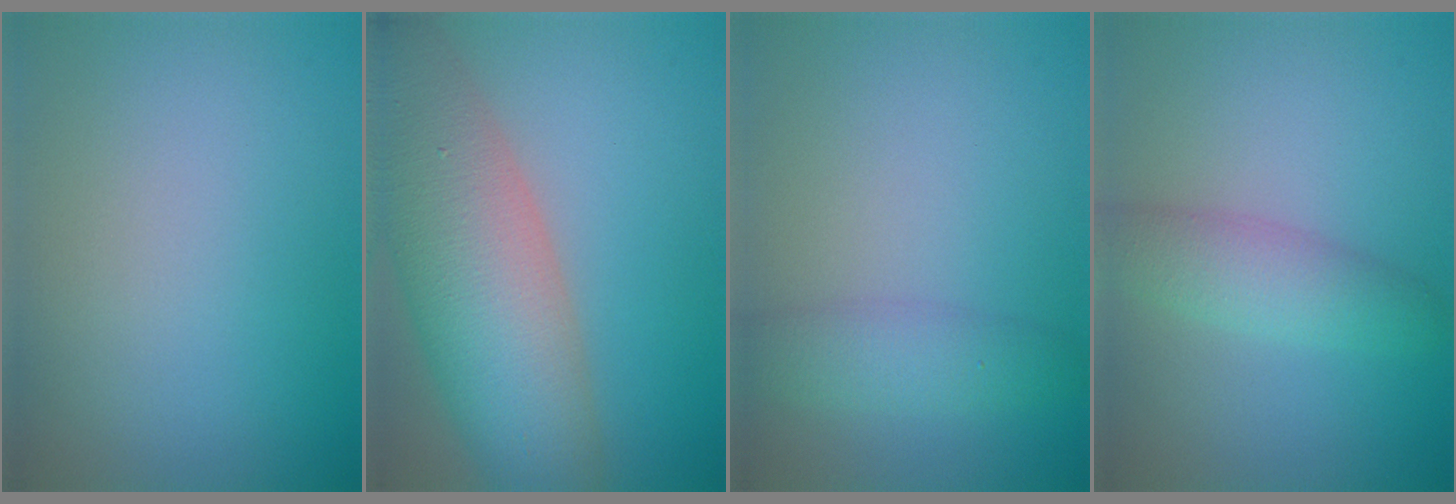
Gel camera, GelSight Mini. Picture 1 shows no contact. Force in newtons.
{"total": 11.8, "press": 11.7, "slide": 0.7}
{"total": 2.8, "press": 2.8, "slide": 0.1}
{"total": 3.3, "press": 3.3, "slide": 0.1}